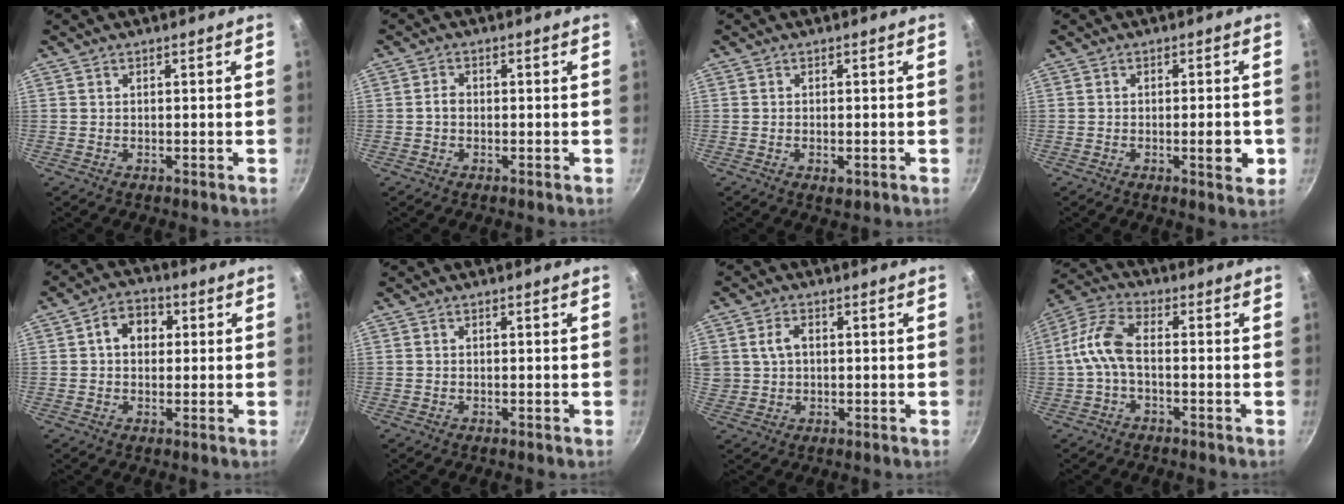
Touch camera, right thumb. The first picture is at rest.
{"total": 1.8, "force": [-0.3, 1.3, 1.2], "torque": [-0.017, 0.011, -0.007]}
{"total": 2.1, "force": [-0.7, 1.0, 1.7], "torque": [-0.030, -0.003, -0.011]}
{"total": 5.2, "force": [-1.3, 1.6, 4.8], "torque": [-0.057, 0.003, -0.018]}
{"total": 6.8, "force": [1.3, 5.3, 4.1], "torque": [-0.035, 0.010, 0.008]}
{"total": 0.0}
{"total": 5.4, "force": [1.0, 4.2, 3.2], "torque": [-0.044, 0.006, 0.020]}
{"total": 8.0, "force": [-1.5, 3.9, 6.8], "torque": [-0.150, 0.033, -0.045]}